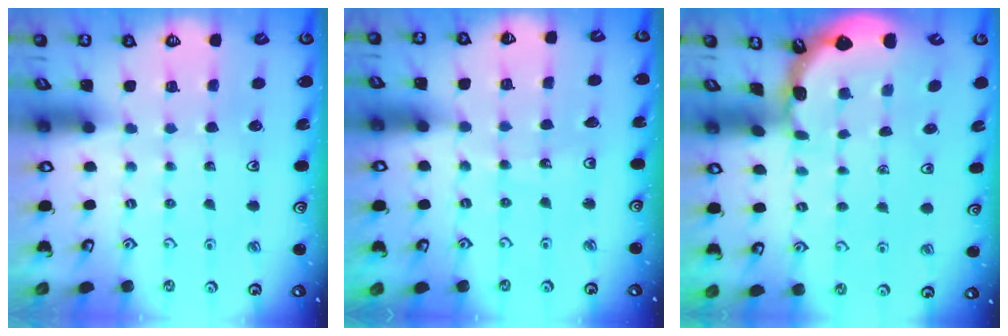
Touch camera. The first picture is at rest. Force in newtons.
{"total": 6.0, "press": 5.9, "slide": 0.5}
{"total": 1.5, "press": 1.5, "slide": 0.1}